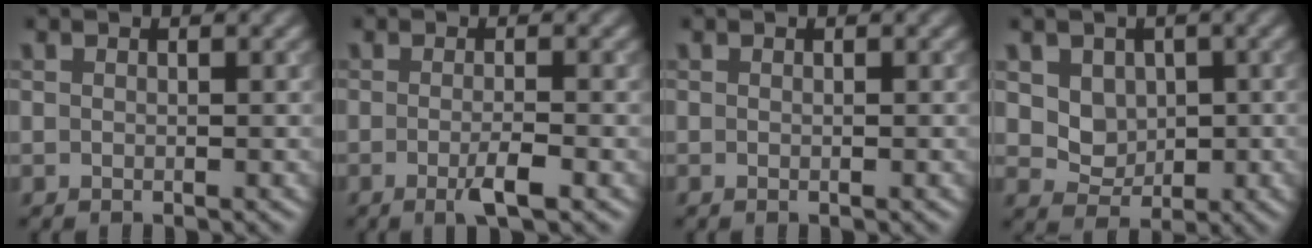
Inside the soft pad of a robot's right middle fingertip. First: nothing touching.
{"total": 2.5, "force": [-1.0, 0.4, 2.2], "torque": [-0.036, -0.003, -0.020]}
{"total": 0.0}
{"total": 3.6, "force": [0.8, 3.0, 1.7], "torque": [-0.040, -0.014, 0.028]}